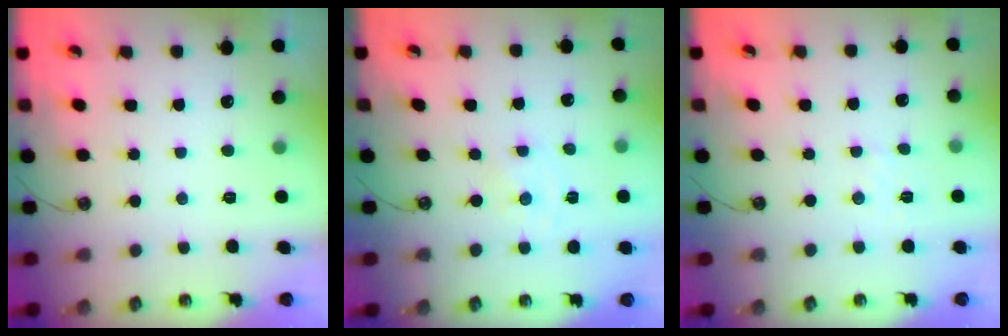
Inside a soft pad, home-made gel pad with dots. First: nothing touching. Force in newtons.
{"total": 0.0}
{"total": 2.9, "press": 2.9, "slide": 0.4}